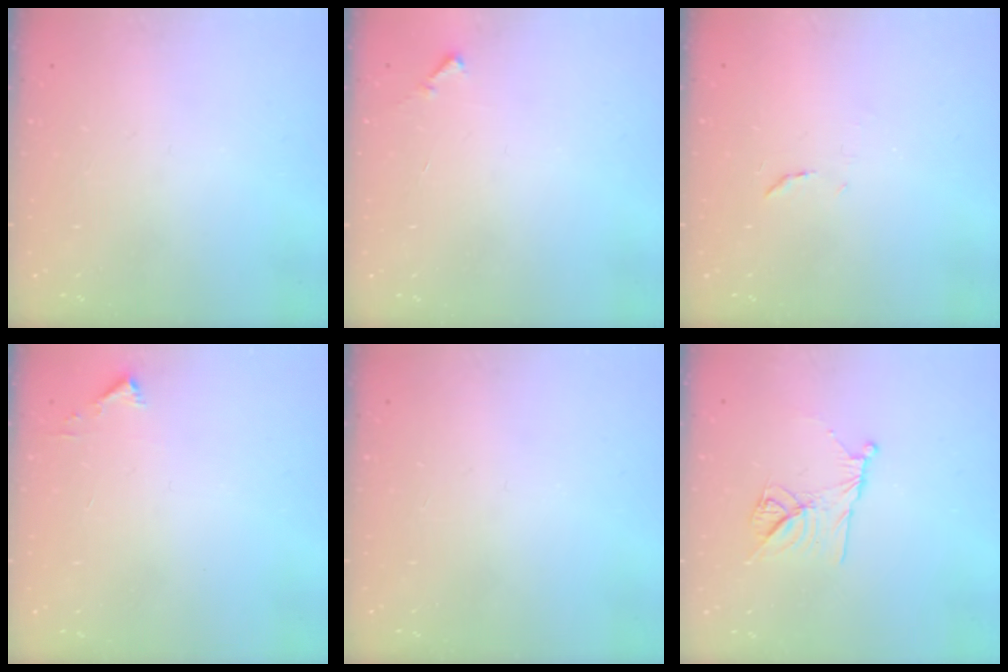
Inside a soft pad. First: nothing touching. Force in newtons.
{"total": 4.4, "press": 4.4, "slide": 0.3}
{"total": 6.3, "press": 6.2, "slide": 0.6}
{"total": 2.3, "press": 2.3, "slide": 0.2}
{"total": 0.0}
{"total": 9.9, "press": 9.8, "slide": 1.2}